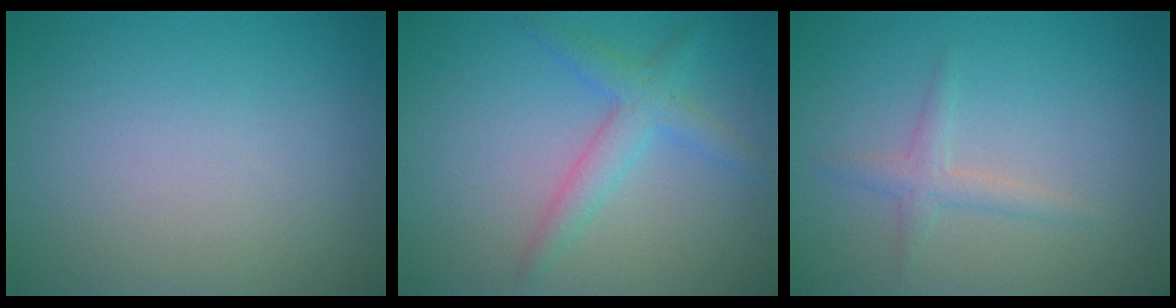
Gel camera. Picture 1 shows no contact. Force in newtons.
{"total": 2.1, "press": 2.1, "slide": 0.1}
{"total": 1.5, "press": 1.5, "slide": 0.0}